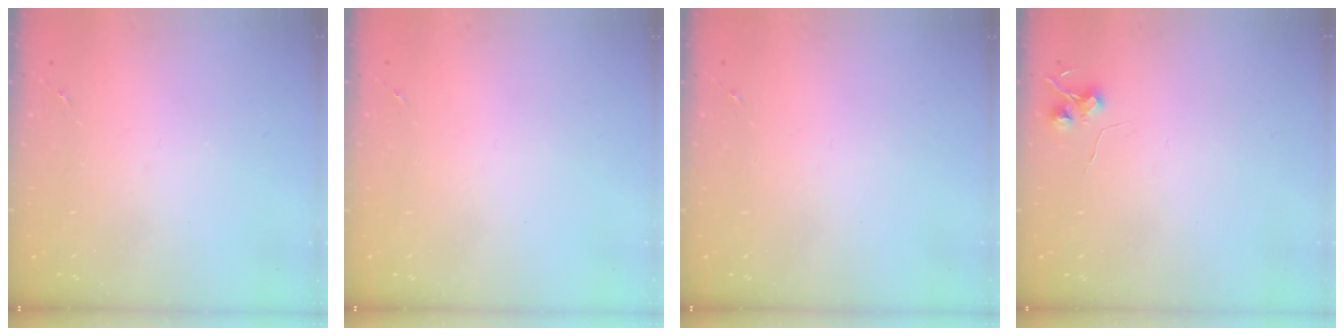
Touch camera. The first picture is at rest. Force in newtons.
{"total": 0.0}
{"total": 0.0}
{"total": 5.8, "press": 5.8, "slide": 0.7}